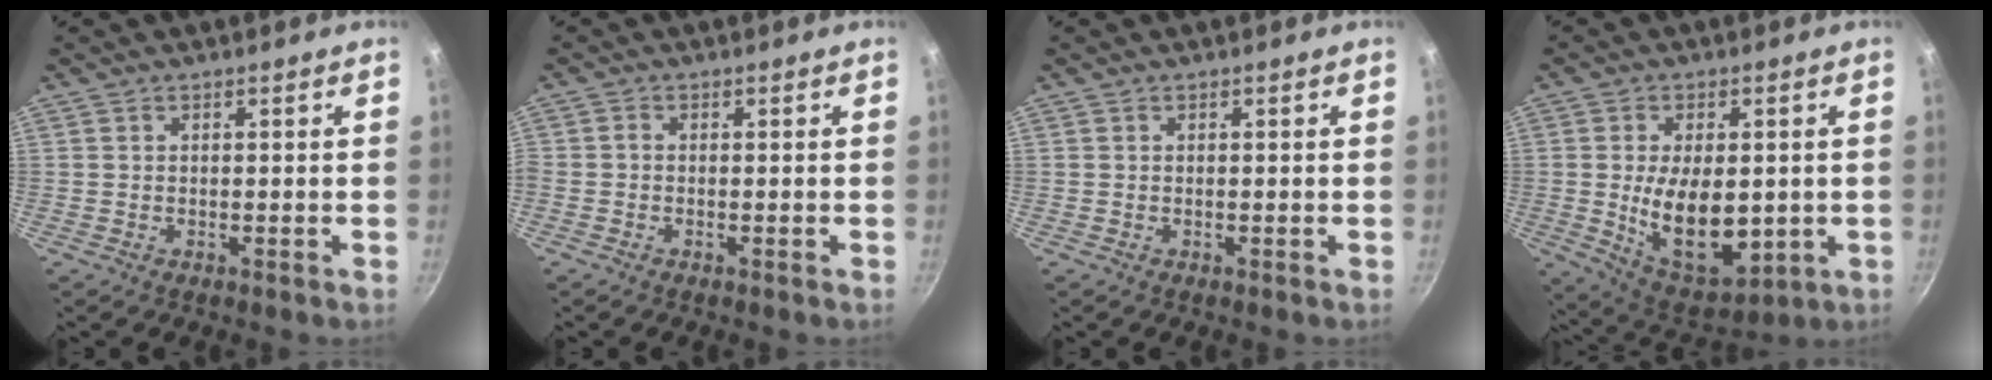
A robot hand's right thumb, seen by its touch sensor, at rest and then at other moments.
{"total": 0.9, "force": [-0.6, 0.4, 0.6], "torque": [-0.022, 0.004, -0.014]}
{"total": 0.0}
{"total": 15.3, "force": [-1.0, 8.8, 12.5], "torque": [-0.179, -0.020, 0.003]}